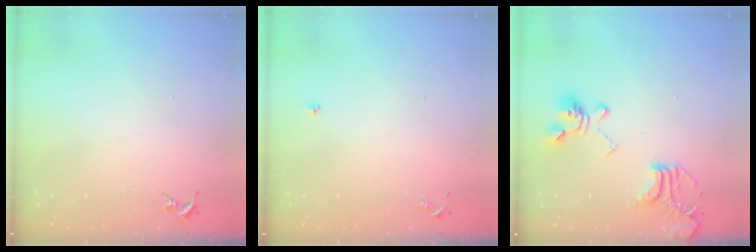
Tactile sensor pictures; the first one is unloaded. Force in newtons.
{"total": 4.0, "press": 3.9, "slide": 0.4}
{"total": 18.4, "press": 18.3, "slide": 1.9}